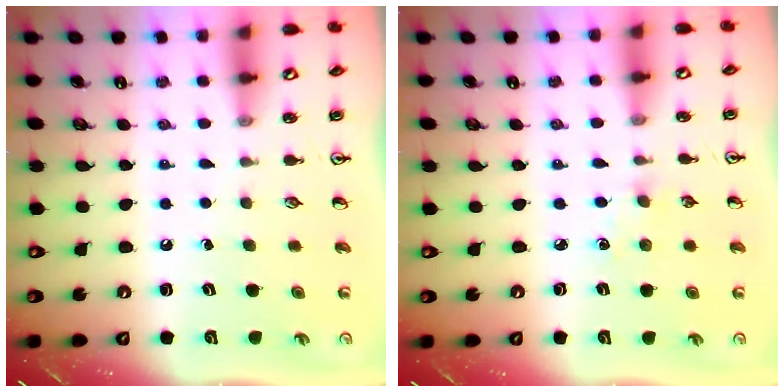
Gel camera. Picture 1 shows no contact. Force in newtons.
{"total": 2.9, "press": 2.9, "slide": 0.4}